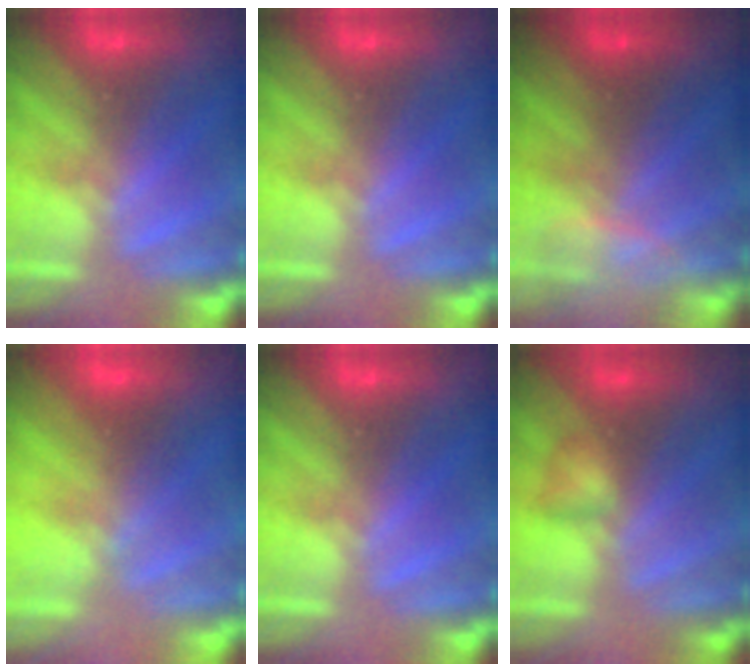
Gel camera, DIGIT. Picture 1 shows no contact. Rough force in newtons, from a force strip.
{"total": 0.0}
{"total": 2.4}
{"total": 2.7}
{"total": 0.0}
{"total": 1.9}